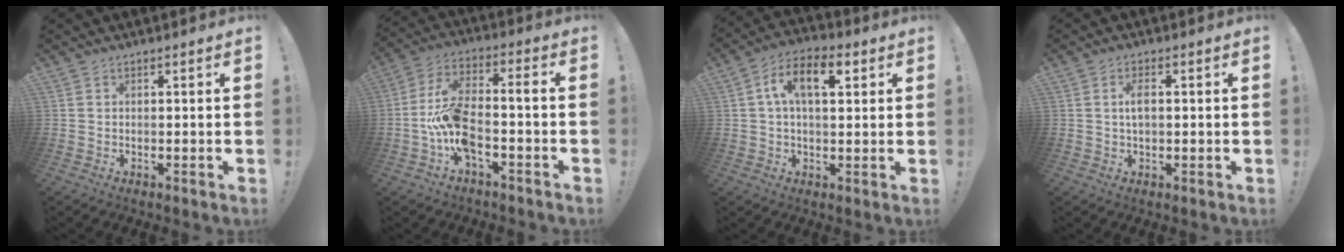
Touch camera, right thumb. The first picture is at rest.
{"total": 12.6, "force": [-4.7, 4.8, 10.7], "torque": [-0.221, 0.019, -0.084]}
{"total": 10.5, "force": [2.9, 5.4, 8.5], "torque": [-0.137, 0.011, 0.049]}
{"total": 3.2, "force": [0.3, 1.4, 2.9], "torque": [-0.053, 0.005, 0.002]}